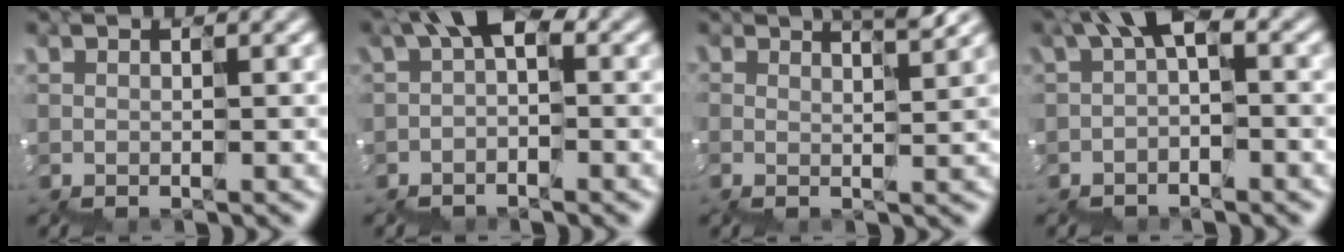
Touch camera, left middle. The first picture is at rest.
{"total": 1.5, "force": [-0.1, 0.6, 1.4], "torque": [-0.055, 0.005, -0.010]}
{"total": 3.9, "force": [2.0, 1.3, 3.1], "torque": [-0.019, 0.016, 0.016]}
{"total": 1.7, "force": [-0.2, 0.5, 1.6], "torque": [-0.061, 0.004, -0.009]}